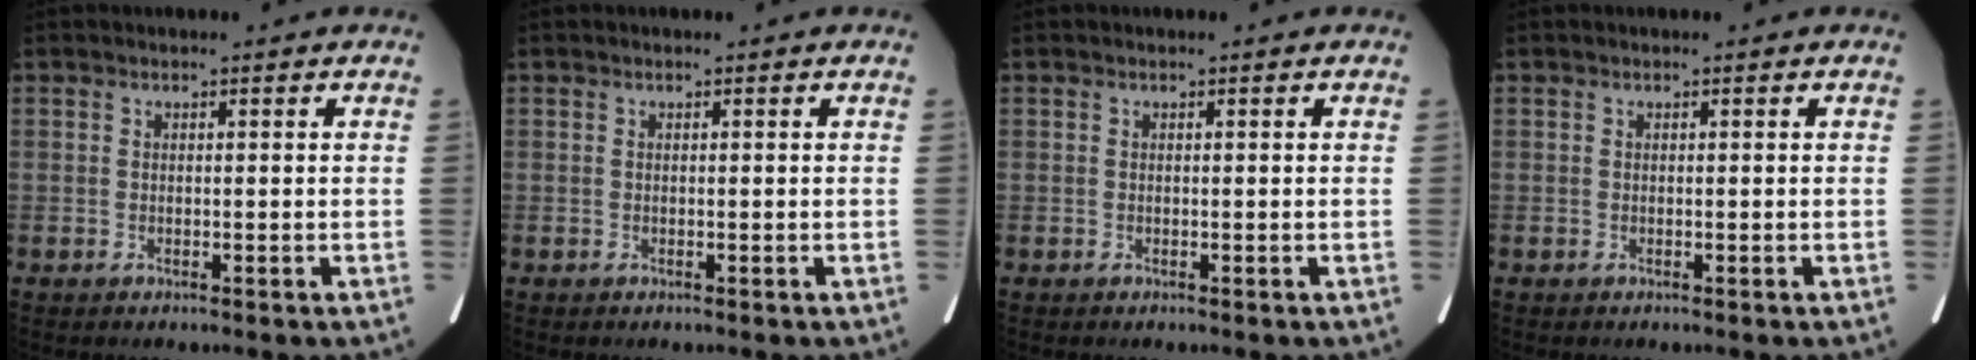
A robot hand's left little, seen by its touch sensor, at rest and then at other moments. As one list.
[{"total": 0.0}, {"total": 0.0}, {"total": 0.0}]